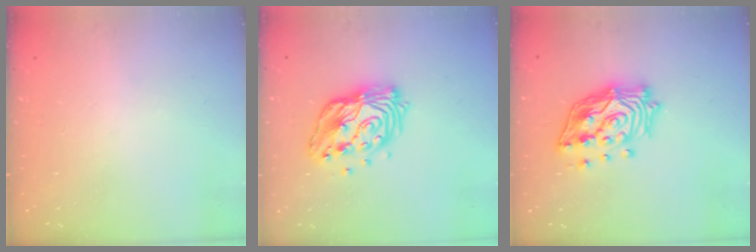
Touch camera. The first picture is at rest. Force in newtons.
{"total": 14.7, "press": 14.6, "slide": 1.2}
{"total": 18.1, "press": 17.9, "slide": 2.7}